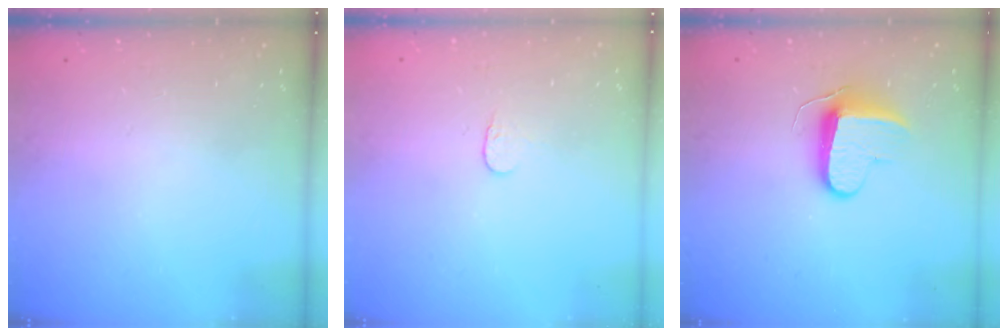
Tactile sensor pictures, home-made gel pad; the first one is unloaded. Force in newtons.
{"total": 3.8, "press": 3.7, "slide": 0.4}
{"total": 9.2, "press": 9.2, "slide": 0.3}